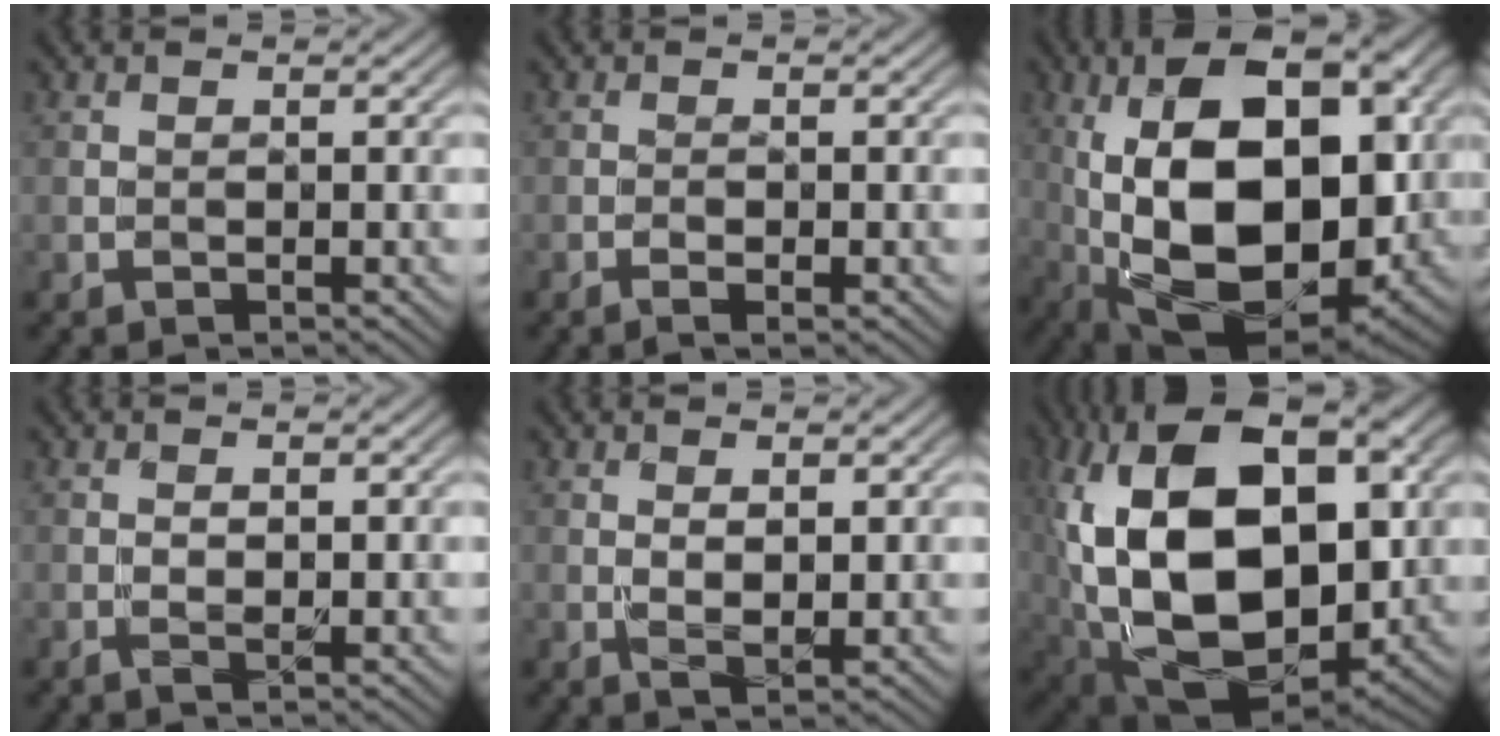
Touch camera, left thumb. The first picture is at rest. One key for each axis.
{"total": 1.5, "fx": -0.9, "fy": 0.2, "fz": 1.2, "tx": -0.024, "ty": -0.003, "tz": -0.013}
{"total": 18.9, "fx": 1.8, "fy": 10.6, "fz": 15.6, "tx": -0.280, "ty": -0.003, "tz": 0.027}
{"total": 0.6, "fx": 0.1, "fy": -0.2, "fz": 0.6, "tx": -0.015, "ty": -0.001, "tz": 0.003}
{"total": 1.7, "fx": 1.1, "fy": 0.1, "fz": 1.3, "tx": -0.031, "ty": -0.009, "tz": 0.026}
{"total": 21.4, "fx": 3.3, "fy": 13.8, "fz": 16.1, "tx": -0.361, "ty": -0.025, "tz": 0.085}